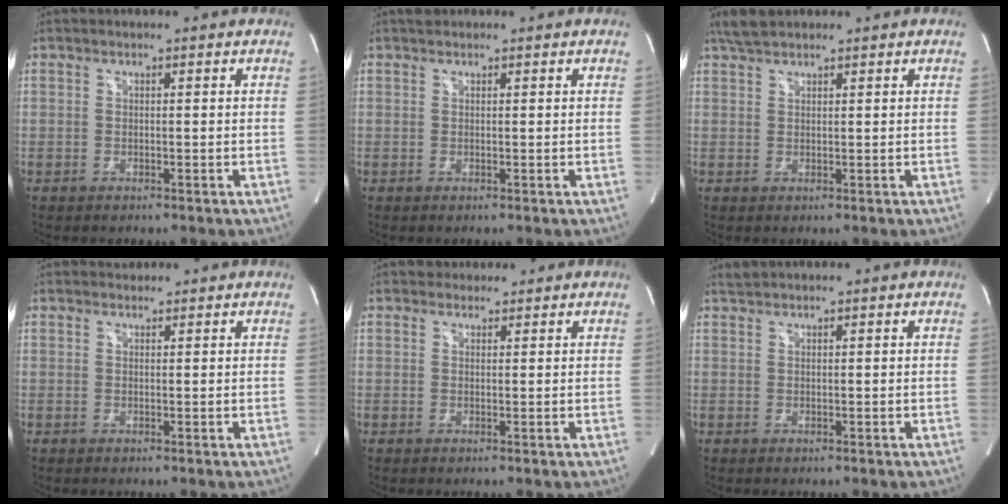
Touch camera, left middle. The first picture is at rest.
{"total": 0.9, "force": [0.8, 0.3, 0.2], "torque": [-0.014, 0.012, 0.016]}
{"total": 3.3, "force": [2.9, 0.7, 1.5], "torque": [-0.038, 0.015, 0.059]}
{"total": 1.0, "force": [0.9, 0.4, -0.2], "torque": [-0.005, 0.006, 0.013]}
{"total": 1.7, "force": [1.4, 0.8, -0.2], "torque": [0.004, 0.010, 0.019]}
{"total": 1.0, "force": [1.0, -0.2, 0.0], "torque": [-0.008, 0.009, 0.025]}